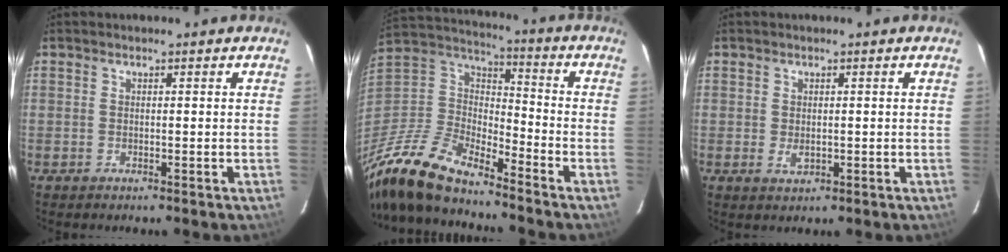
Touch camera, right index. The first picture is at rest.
{"total": 19.0, "force": [-15.1, 5.4, 10.1], "torque": [-0.220, -0.023, -0.297]}
{"total": 1.7, "force": [0.0, 1.3, 1.1], "torque": [-0.018, -0.001, 0.003]}